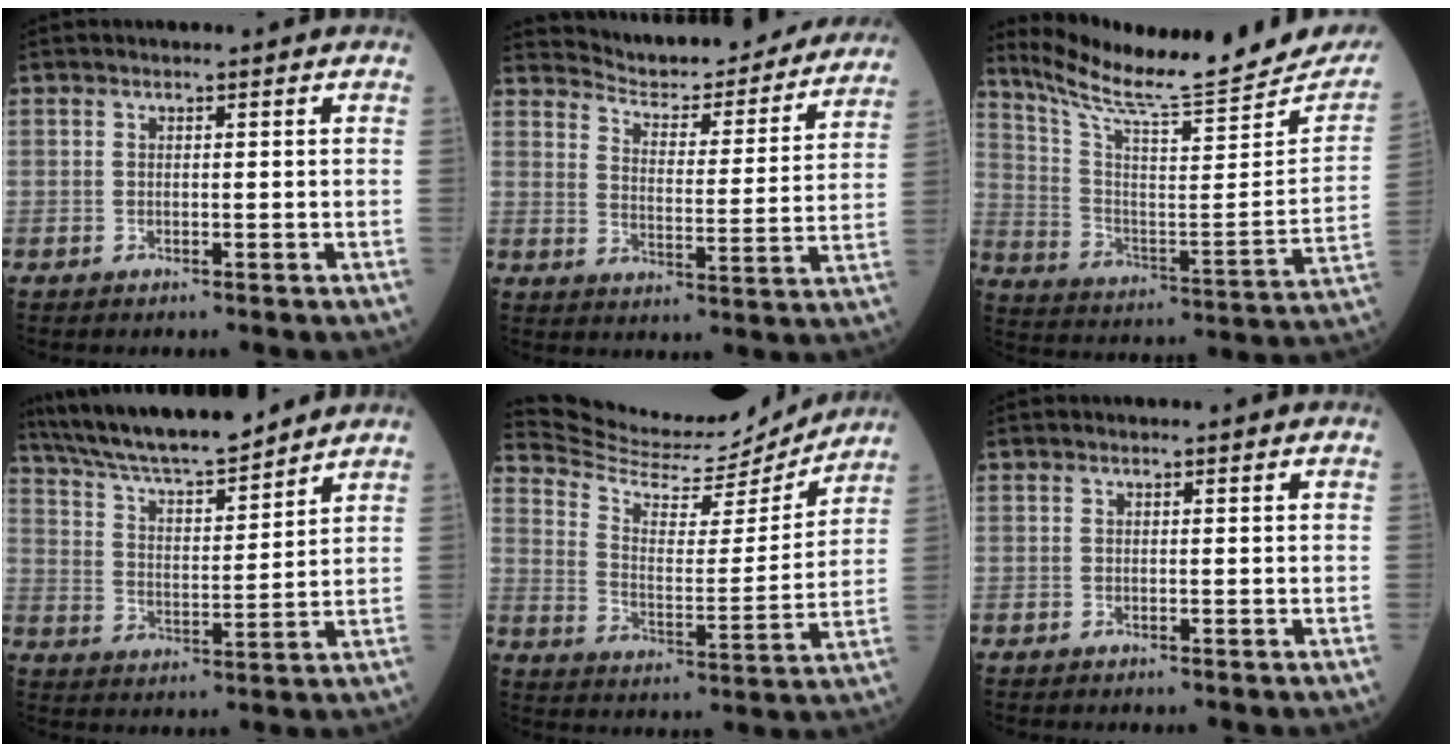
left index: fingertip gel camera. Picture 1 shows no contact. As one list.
[{"total": 21.1, "force": [20.0, 3.7, 5.6], "torque": [-0.068, -0.042, 0.253]}, {"total": 23.3, "force": [21.4, 1.7, 9.1], "torque": [-0.151, -0.072, 0.305]}, {"total": 16.2, "force": [14.5, 2.0, 6.8], "torque": [-0.128, 0.014, 0.249]}, {"total": 17.1, "force": [16.7, 2.2, 3.1], "torque": [-0.066, -0.025, 0.251]}, {"total": 0.0}]